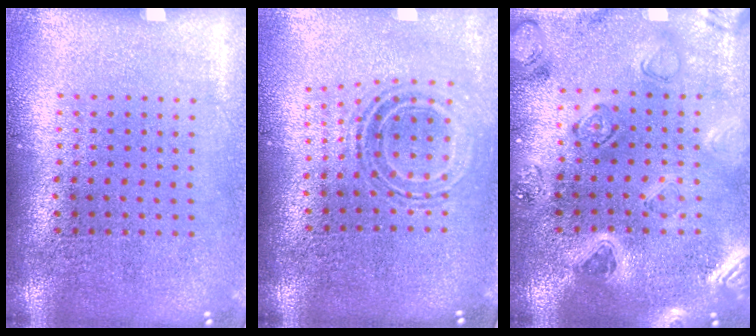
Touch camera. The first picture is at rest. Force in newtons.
{"total": 0.7, "press": 0.7, "slide": 0.2}
{"total": 2.2, "press": 2.2, "slide": 0.3}